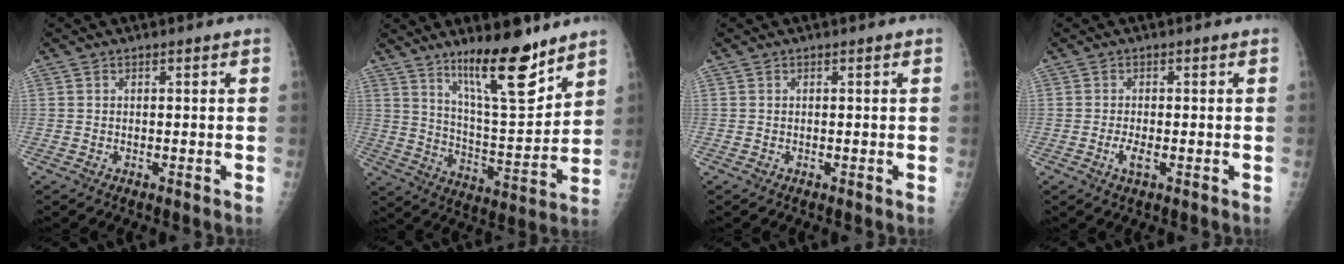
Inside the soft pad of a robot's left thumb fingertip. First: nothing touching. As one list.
[{"total": 15.8, "force": [11.1, 3.7, 10.5], "torque": [-0.143, -0.087, 0.193]}, {"total": 0.0}, {"total": 2.2, "force": [-0.7, 0.7, 2.0], "torque": [-0.046, -0.002, -0.016]}]